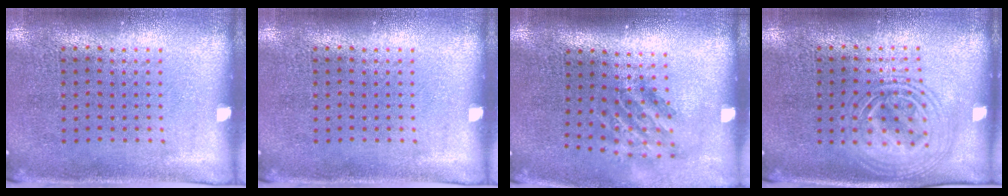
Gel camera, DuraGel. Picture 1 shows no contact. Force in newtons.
{"total": 0.0}
{"total": 1.8, "press": 1.2, "slide": 1.3}
{"total": 1.9, "press": 1.9, "slide": 0.3}